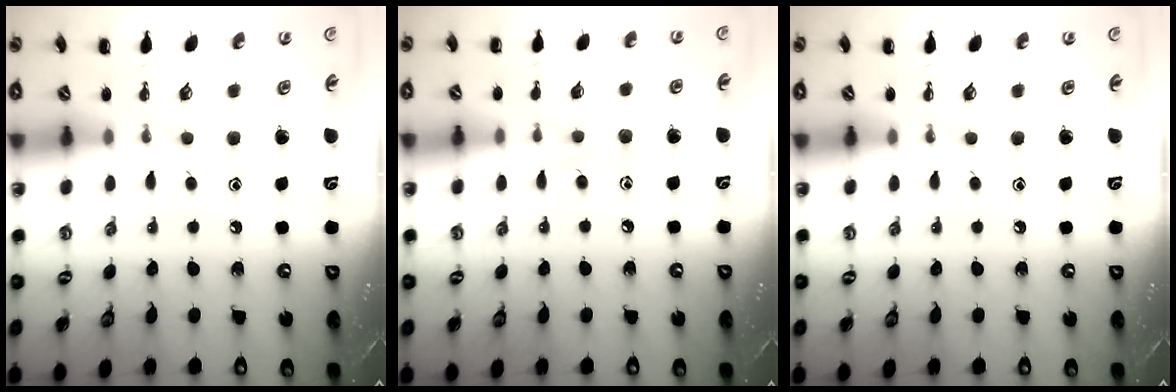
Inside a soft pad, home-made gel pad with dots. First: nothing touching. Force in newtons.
{"total": 4.0, "press": 3.8, "slide": 1.2}
{"total": 0.0}